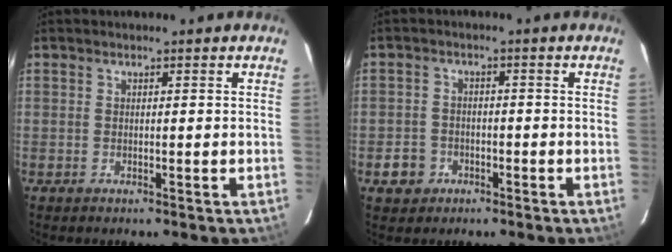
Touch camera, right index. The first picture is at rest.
{"total": 4.4, "force": [-2.2, 3.8, 0.7], "torque": [-0.025, 0.017, -0.032]}